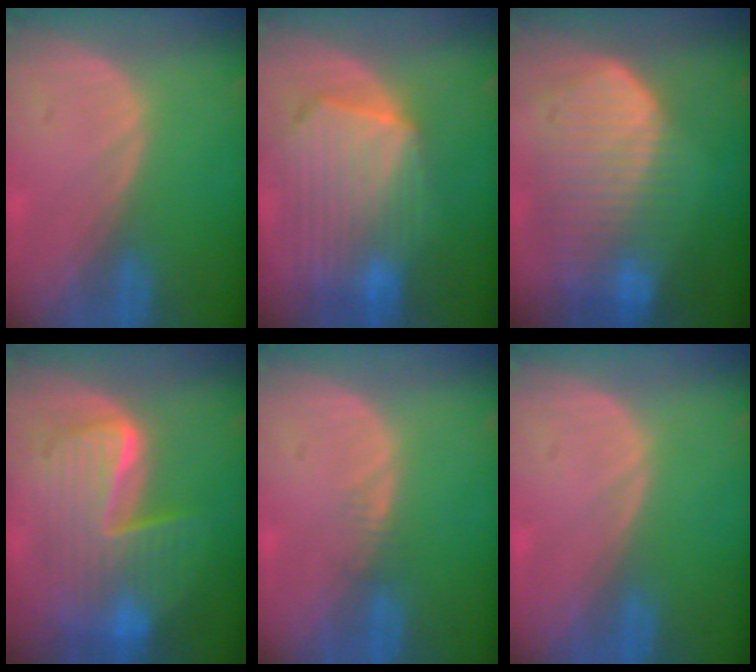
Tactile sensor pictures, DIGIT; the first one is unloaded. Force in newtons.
{"total": 10.7, "press": 9.4, "slide": 5.2}
{"total": 10.5, "press": 9.1, "slide": 5.1}
{"total": 9.9, "press": 9.9, "slide": 1.0}
{"total": 1.3, "press": 1.2, "slide": 0.2}
{"total": 0.0}